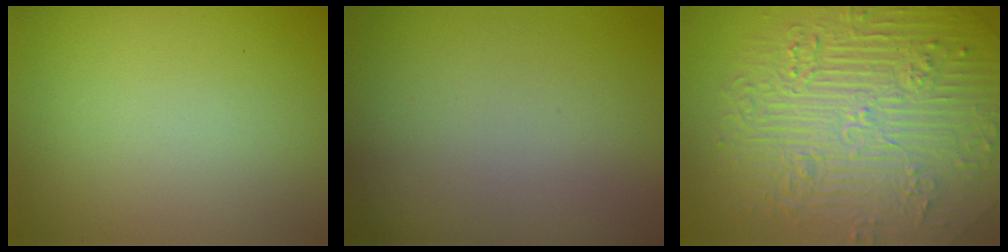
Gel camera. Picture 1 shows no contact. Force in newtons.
{"total": 0.0}
{"total": 11.0, "press": 7.4, "slide": 8.2}